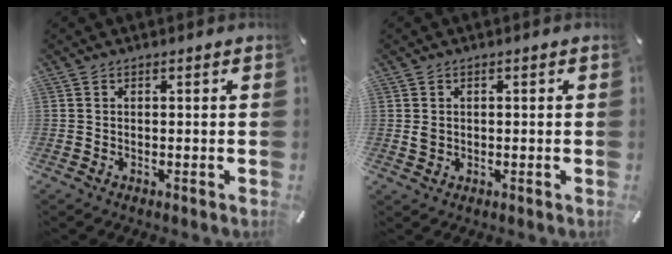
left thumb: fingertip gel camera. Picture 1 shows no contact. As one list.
[{"total": 1.6, "force": [0.0, 1.5, 0.6], "torque": [-0.003, 0.003, -0.004]}]